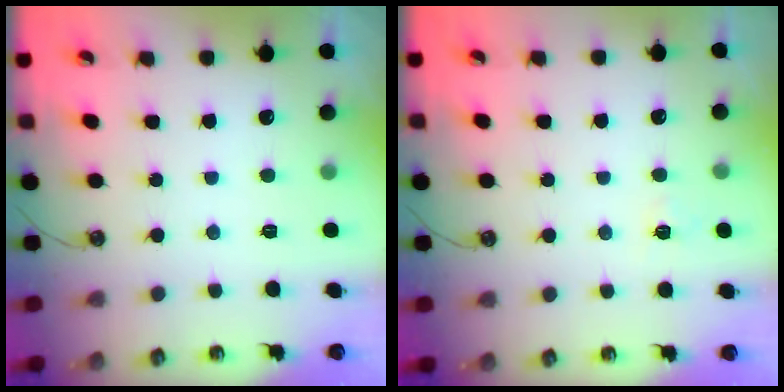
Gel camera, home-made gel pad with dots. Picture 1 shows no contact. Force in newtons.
{"total": 3.3, "press": 3.2, "slide": 0.4}